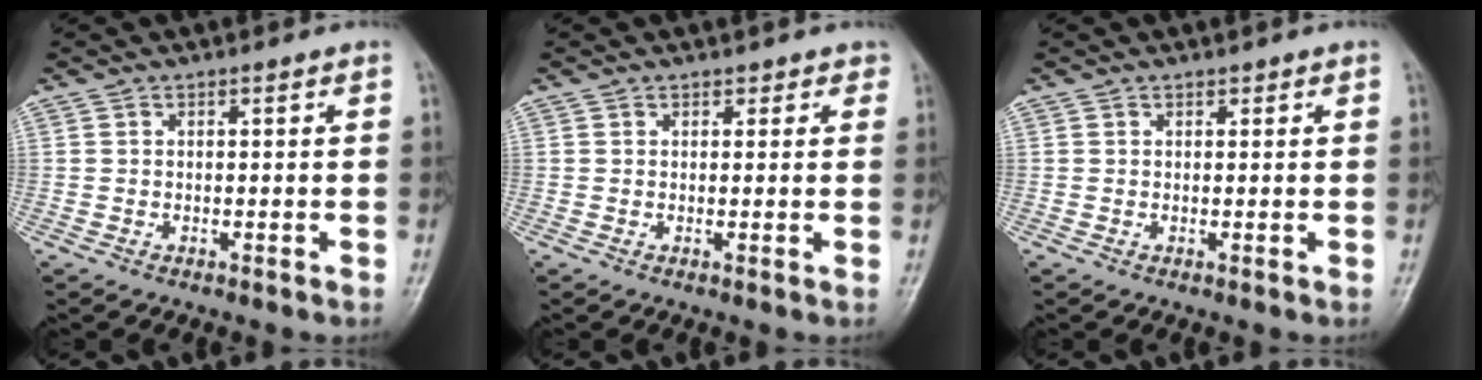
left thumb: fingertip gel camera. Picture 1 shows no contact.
{"total": 1.5, "force": [1.1, 1.1, 0.2], "torque": [0.020, -0.005, 0.007]}
{"total": 0.5, "force": [0.5, 0.3, 0.1], "torque": [0.000, -0.003, 0.006]}